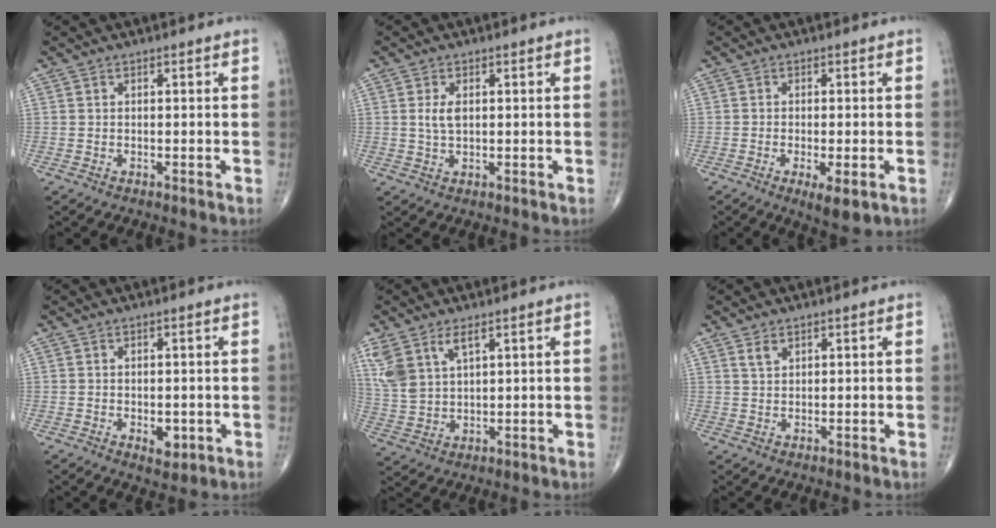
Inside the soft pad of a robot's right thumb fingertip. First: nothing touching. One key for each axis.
{"total": 3.0, "fx": 0.5, "fy": 1.6, "fz": 2.5, "tx": -0.051, "ty": -0.003, "tz": 0.012}
{"total": 5.3, "fx": -2.0, "fy": 1.5, "fz": 4.7, "tx": -0.077, "ty": -0.010, "tz": -0.028}
{"total": 3.4, "fx": -0.8, "fy": 1.9, "fz": 2.6, "tx": -0.025, "ty": -0.003, "tz": -0.004}
{"total": 8.0, "fx": 4.3, "fy": 3.9, "fz": 5.6, "tx": -0.123, "ty": -0.009, "tz": 0.096}
{"total": 1.9, "fx": 1.2, "fy": 1.1, "fz": 1.0, "tx": -0.016, "ty": -0.003, "tz": 0.026}